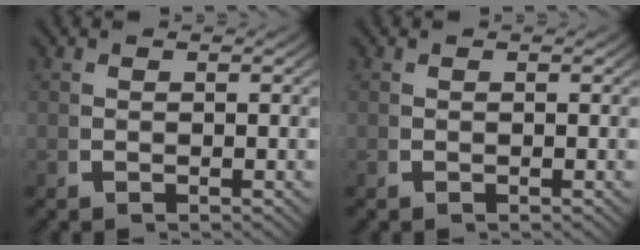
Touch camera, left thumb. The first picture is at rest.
{"total": 0.0}